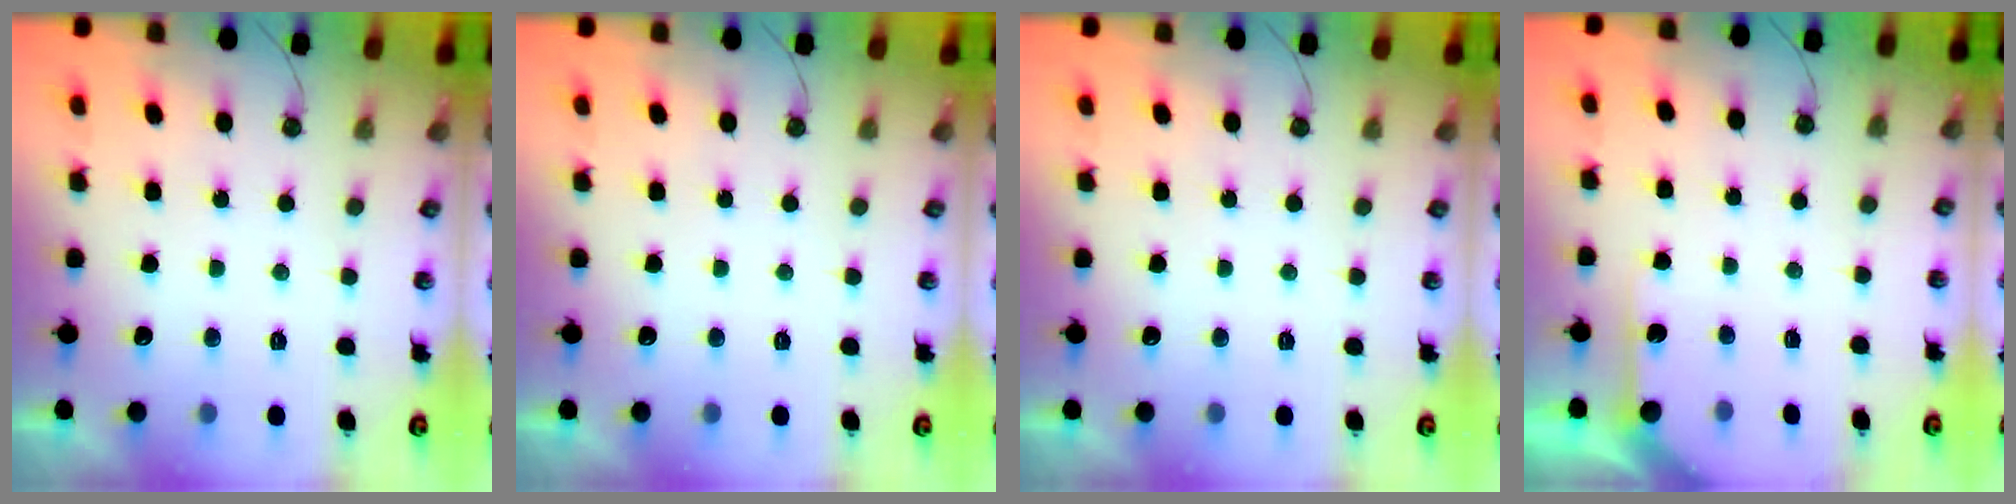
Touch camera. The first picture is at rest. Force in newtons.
{"total": 0.0}
{"total": 0.0}
{"total": 3.3, "press": 3.3, "slide": 0.3}